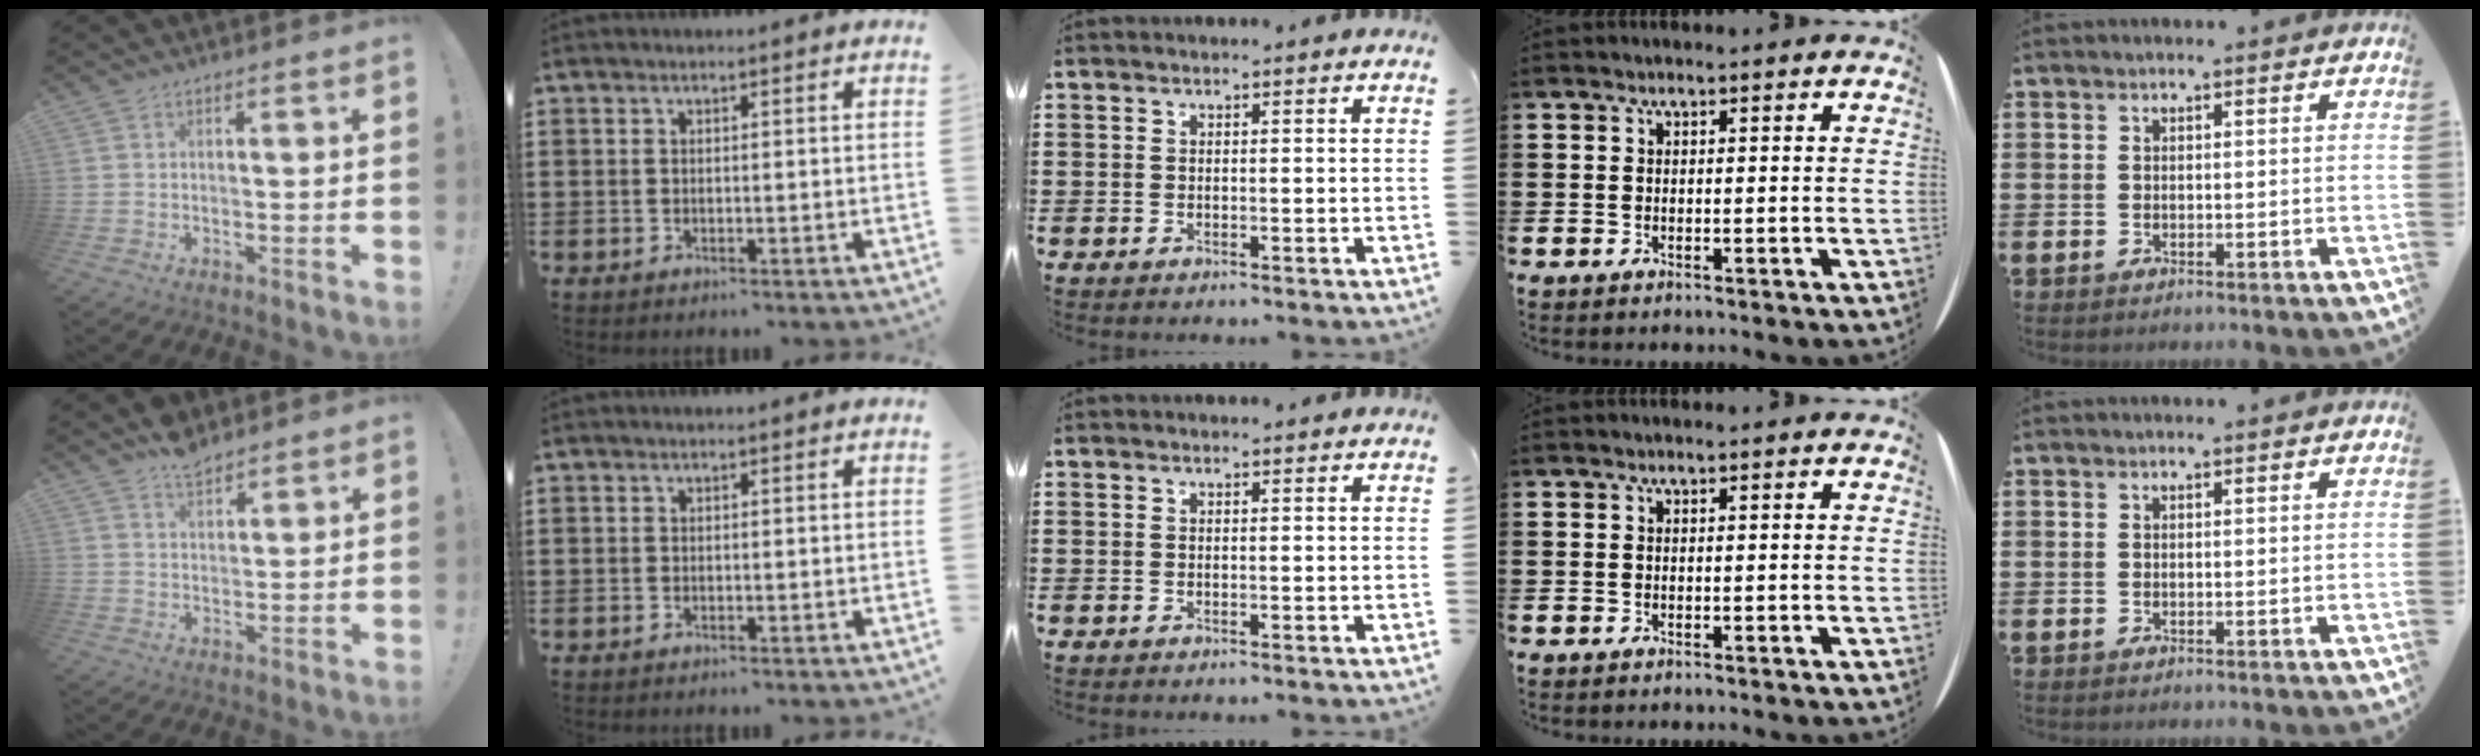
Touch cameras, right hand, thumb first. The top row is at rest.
{"thumb": {"total": 5.7, "force": [4.6, 2.8, 2.0], "torque": [-0.026, -0.024, 0.084]}}